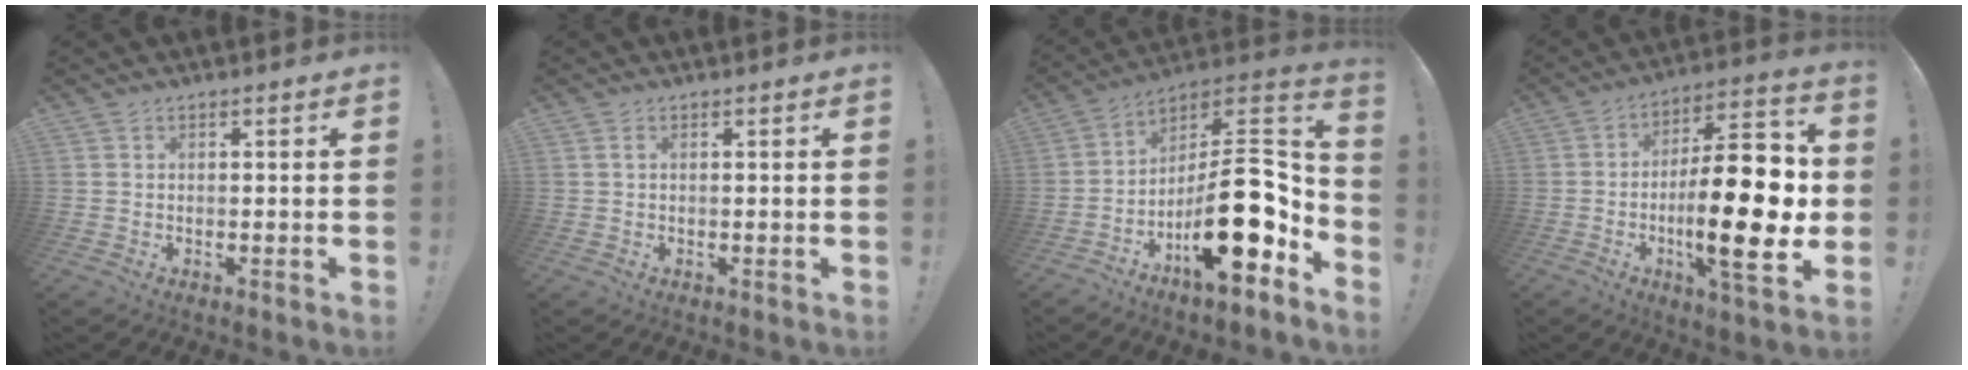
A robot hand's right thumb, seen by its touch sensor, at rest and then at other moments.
{"total": 0.9, "force": [0.3, 0.3, 0.7], "torque": [-0.016, 0.002, 0.005]}
{"total": 21.7, "force": [-6.4, 8.5, 19.0], "torque": [-0.295, 0.023, -0.100]}
{"total": 23.4, "force": [-3.3, 7.9, 21.8], "torque": [-0.344, 0.009, -0.054]}